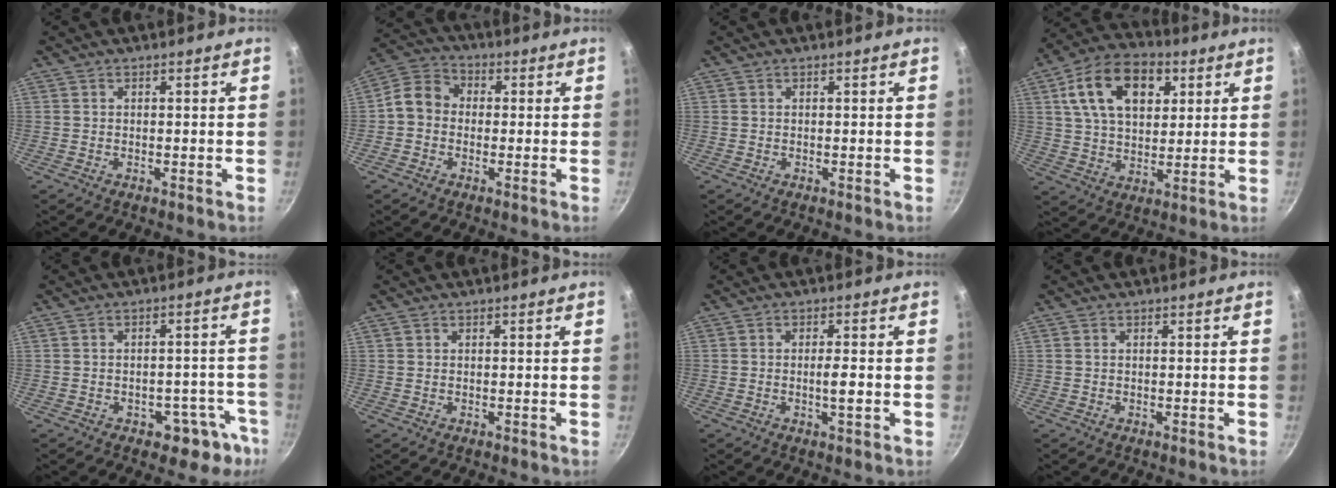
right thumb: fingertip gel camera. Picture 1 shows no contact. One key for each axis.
{"total": 6.9, "fx": -0.6, "fy": 5.9, "fz": 3.6, "tx": -0.046, "ty": 0.021, "tz": -0.036}
{"total": 0.0}
{"total": 16.8, "fx": 6.0, "fy": 10.7, "fz": 11.4, "tx": -0.170, "ty": -0.001, "tz": 0.094}
{"total": 8.1, "fx": -4.6, "fy": 5.3, "fz": 4.0, "tx": 0.006, "ty": 0.051, "tz": -0.036}
{"total": 0.0}
{"total": 3.1, "fx": -0.5, "fy": 0.5, "fz": 3.0, "tx": -0.052, "ty": 0.002, "tz": -0.011}
{"total": 0.0}